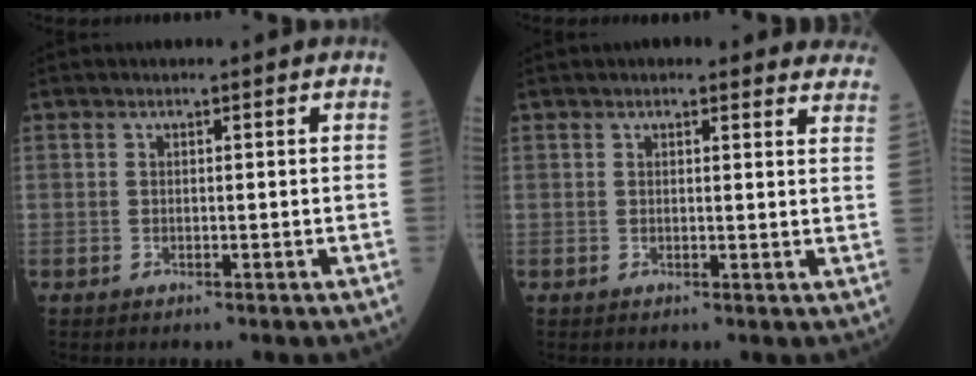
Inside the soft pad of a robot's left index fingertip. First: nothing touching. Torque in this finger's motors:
{"motor_torque": [1.06, -1.07, 0.18, 0.07]}